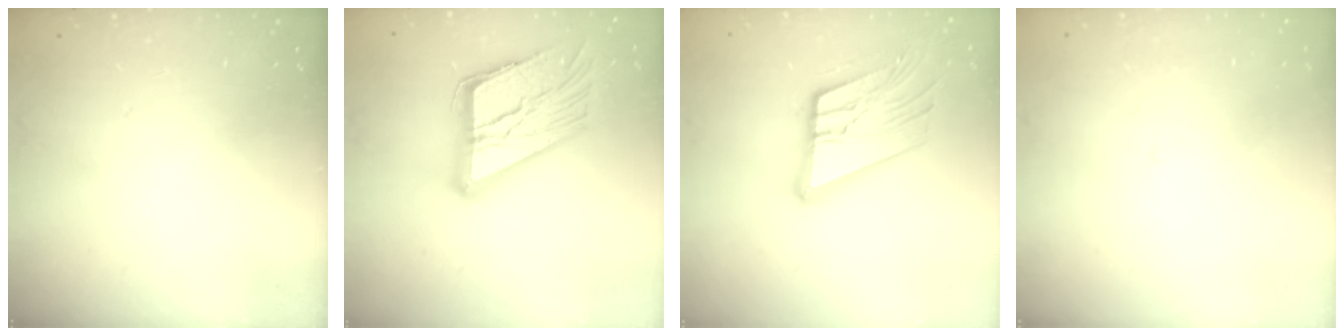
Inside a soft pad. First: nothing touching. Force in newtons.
{"total": 22.8, "press": 22.7, "slide": 2.2}
{"total": 17.6, "press": 17.5, "slide": 2.2}
{"total": 3.0, "press": 3.0, "slide": 0.2}